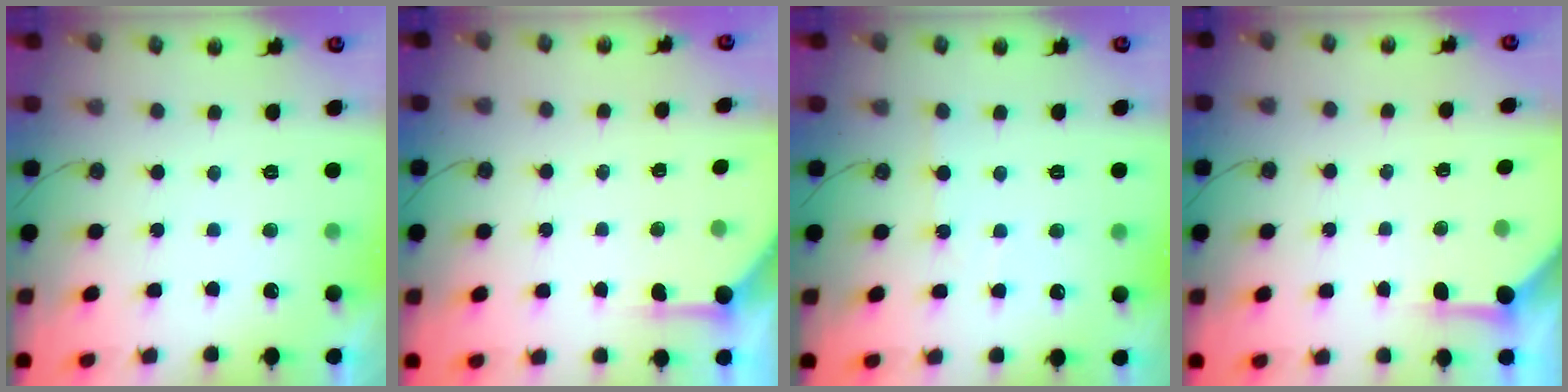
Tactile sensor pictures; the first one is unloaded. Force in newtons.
{"total": 4.5, "press": 4.5, "slide": 0.3}
{"total": 3.0, "press": 3.0, "slide": 0.4}
{"total": 3.8, "press": 3.8, "slide": 0.5}